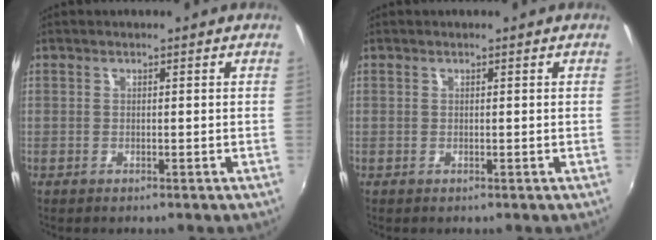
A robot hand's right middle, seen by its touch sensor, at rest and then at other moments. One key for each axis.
{"total": 0.0}